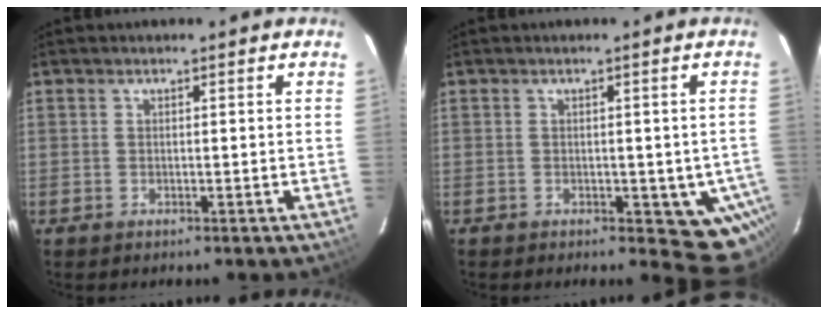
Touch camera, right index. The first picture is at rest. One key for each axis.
{"total": 6.9, "fx": -2.6, "fy": 4.4, "fz": 4.6, "tx": -0.034, "ty": 0.007, "tz": -0.025}